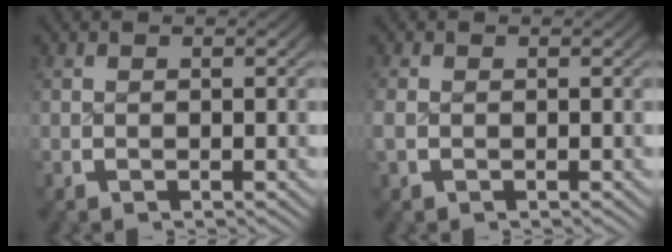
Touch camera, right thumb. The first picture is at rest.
{"total": 1.4, "force": [-0.2, 1.2, 0.7], "torque": [-0.027, -0.004, -0.002]}